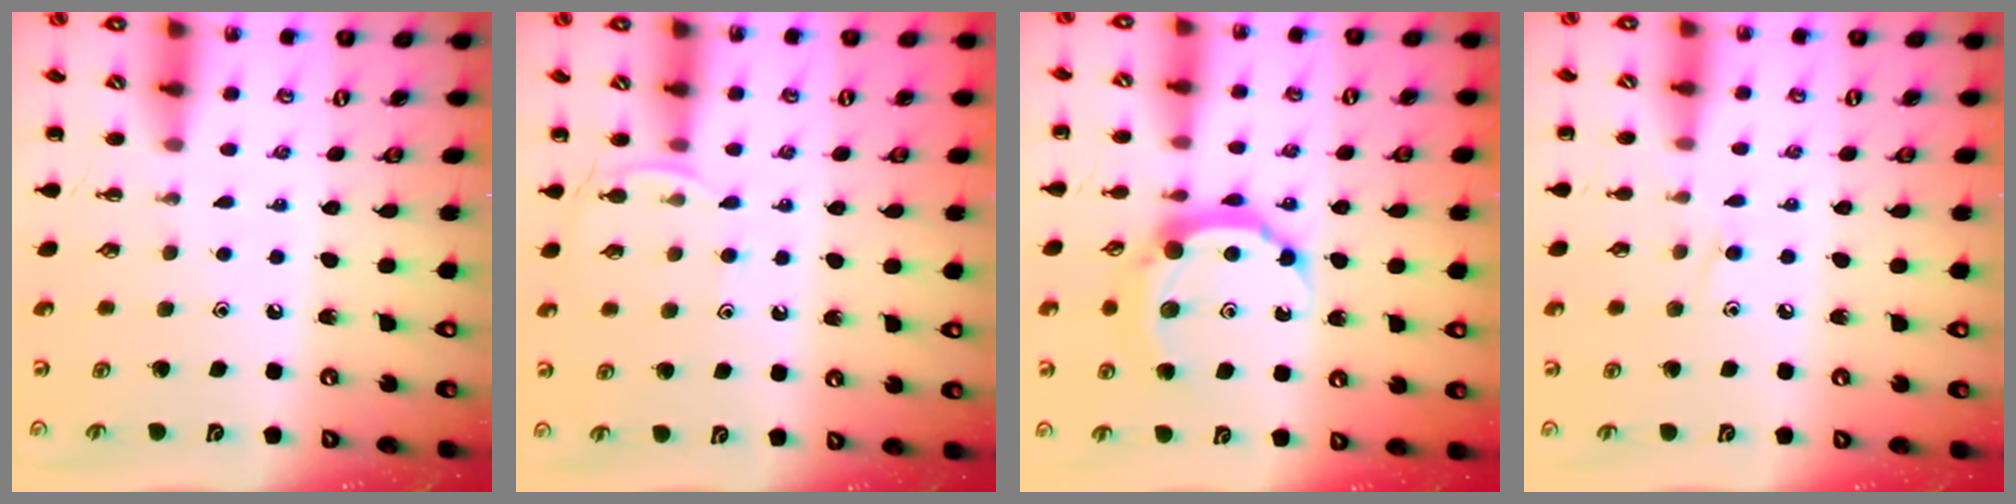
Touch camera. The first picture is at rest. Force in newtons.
{"total": 7.1, "press": 6.8, "slide": 2.0}
{"total": 12.0, "press": 11.9, "slide": 0.9}
{"total": 7.1, "press": 6.7, "slide": 2.4}